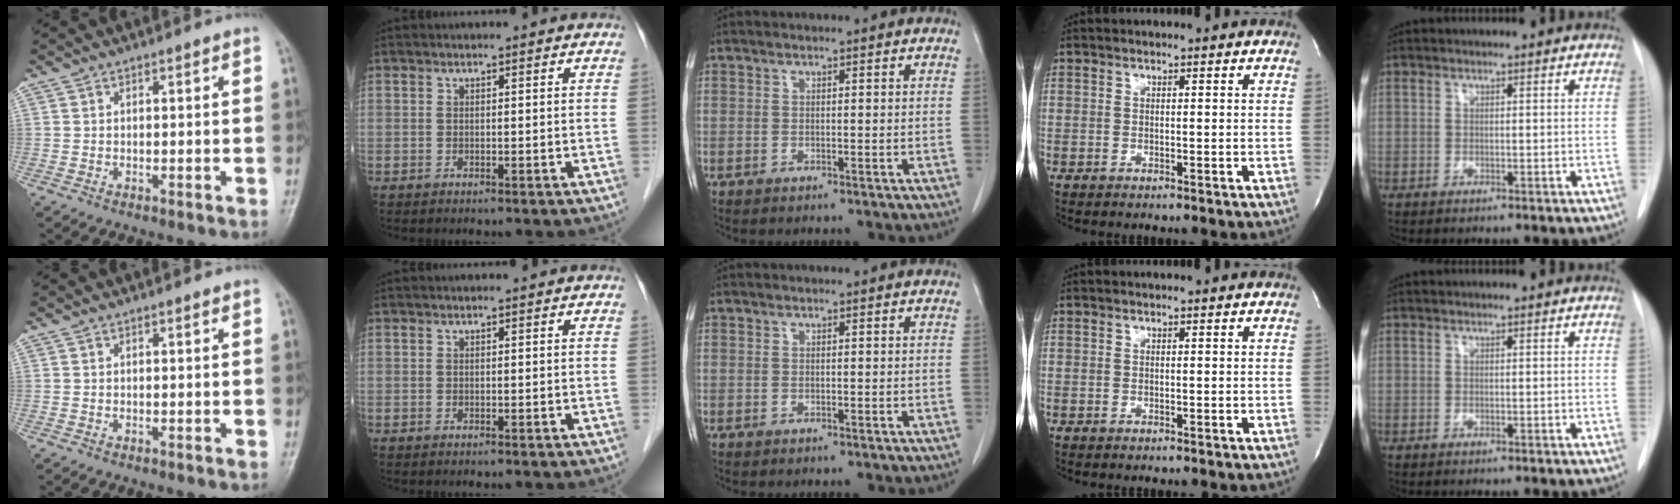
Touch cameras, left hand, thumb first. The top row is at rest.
{}